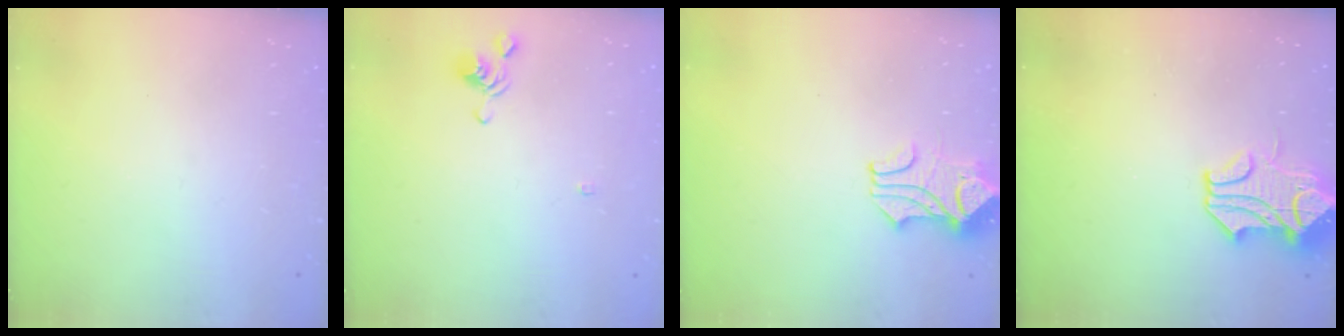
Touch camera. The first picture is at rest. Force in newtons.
{"total": 2.8, "press": 2.8, "slide": 0.1}
{"total": 1.7, "press": 1.3, "slide": 1.1}
{"total": 2.3, "press": 1.7, "slide": 1.6}